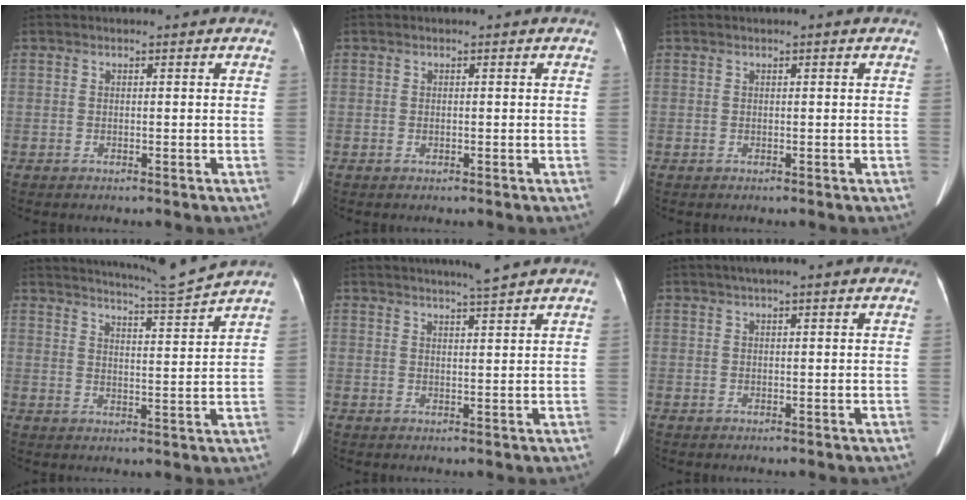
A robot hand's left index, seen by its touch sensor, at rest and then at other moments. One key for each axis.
{"total": 0.0}
{"total": 0.0}
{"total": 8.5, "fx": 7.9, "fy": -2.5, "fz": 1.6, "tx": -0.039, "ty": -0.033, "tz": 0.125}
{"total": 4.5, "fx": 3.9, "fy": -0.9, "fz": 1.9, "tx": -0.032, "ty": -0.001, "tz": 0.059}
{"total": 3.0, "fx": 2.1, "fy": -0.1, "fz": 2.2, "tx": -0.037, "ty": 0.023, "tz": 0.033}